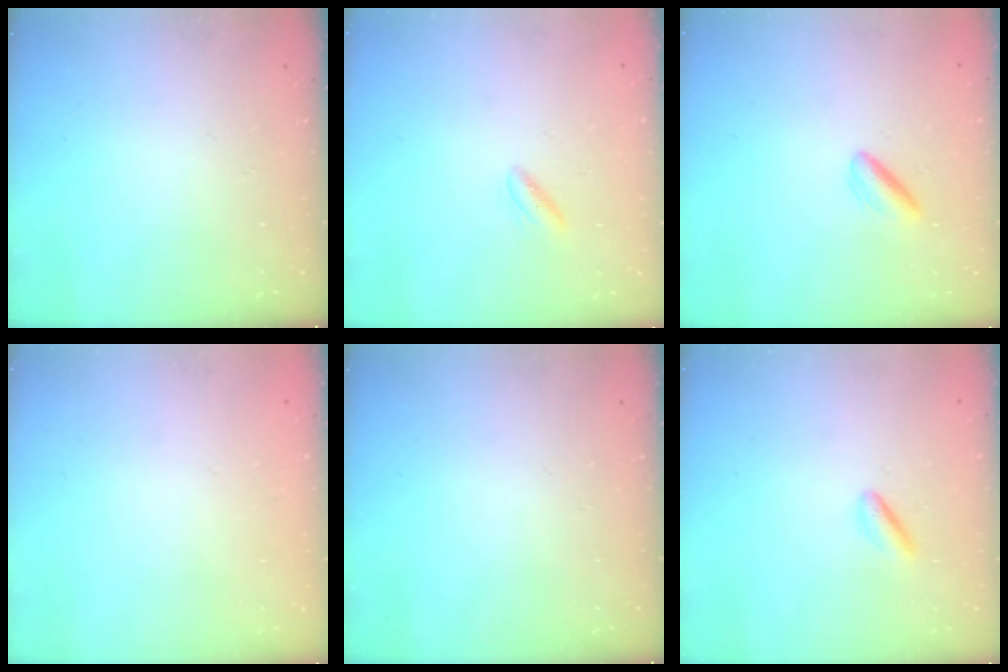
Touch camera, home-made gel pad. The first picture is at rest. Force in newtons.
{"total": 2.8, "press": 2.8, "slide": 0.5}
{"total": 3.1, "press": 2.9, "slide": 1.1}
{"total": 2.2, "press": 2.2, "slide": 0.1}
{"total": 0.0}
{"total": 2.8, "press": 2.7, "slide": 0.8}